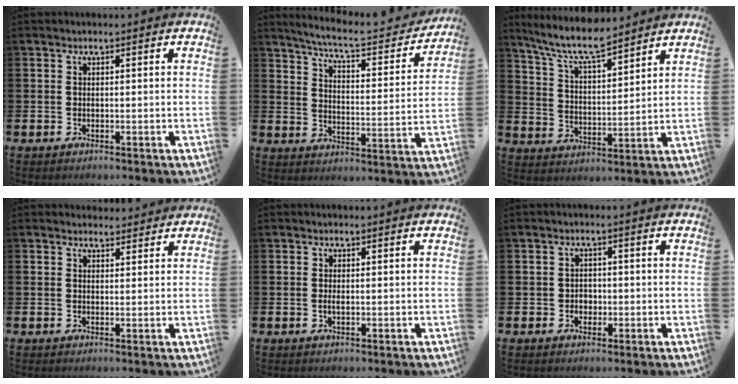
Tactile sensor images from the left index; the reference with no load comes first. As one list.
[{"total": 6.9, "force": [6.3, 0.8, 2.6], "torque": [-0.073, -0.047, 0.103]}, {"total": 8.5, "force": [7.5, 1.3, 3.8], "torque": [-0.102, -0.033, 0.134]}, {"total": 2.0, "force": [1.9, 0.6, -0.1], "torque": [0.009, -0.008, 0.033]}, {"total": 0.8, "force": [-0.2, 0.3, 0.7], "torque": [-0.012, 0.000, -0.004]}, {"total": 1.7, "force": [-0.4, 1.6, 0.6], "torque": [-0.003, 0.003, -0.014]}]